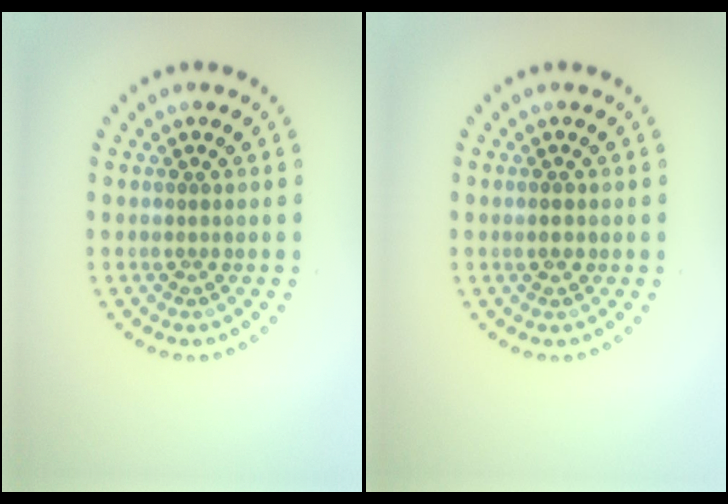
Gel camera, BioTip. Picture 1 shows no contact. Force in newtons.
{"total": 1.4, "press": 1.4, "slide": 0.1}